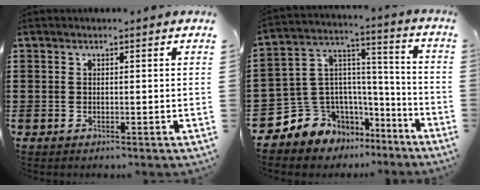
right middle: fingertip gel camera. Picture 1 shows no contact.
{"total": 7.8, "force": [-5.0, 6.0, -1.1], "torque": [-0.029, -0.017, -0.096]}